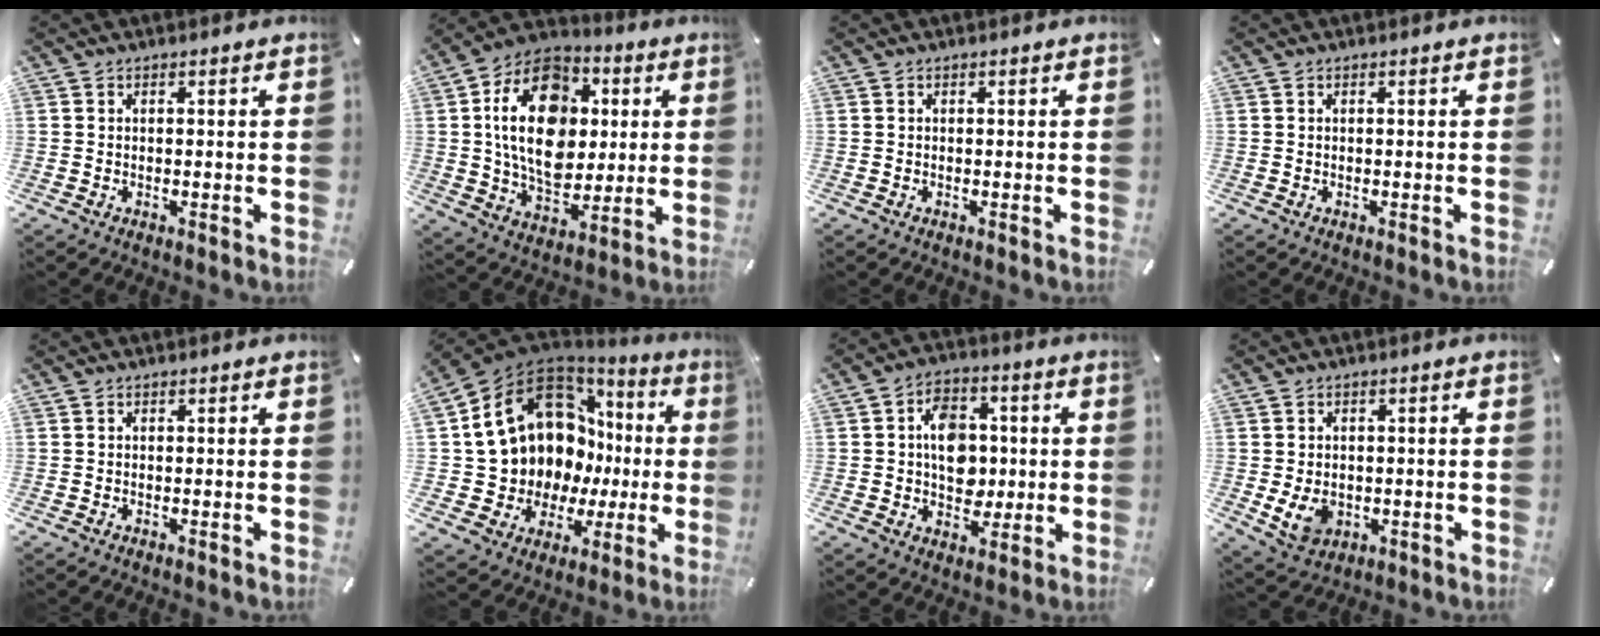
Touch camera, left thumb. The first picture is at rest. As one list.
[{"total": 21.0, "force": [3.0, 15.3, 14.1], "torque": [-0.263, 0.002, 0.052]}, {"total": 0.0}, {"total": 0.0}, {"total": 0.0}, {"total": 18.3, "force": [6.3, 14.3, 9.4], "torque": [-0.170, -0.060, 0.148]}, {"total": 10.8, "force": [0.1, 8.6, 6.5], "torque": [-0.088, 0.014, 0.007]}, {"total": 6.3, "force": [-0.7, 5.2, 3.5], "torque": [-0.073, -0.002, -0.013]}]